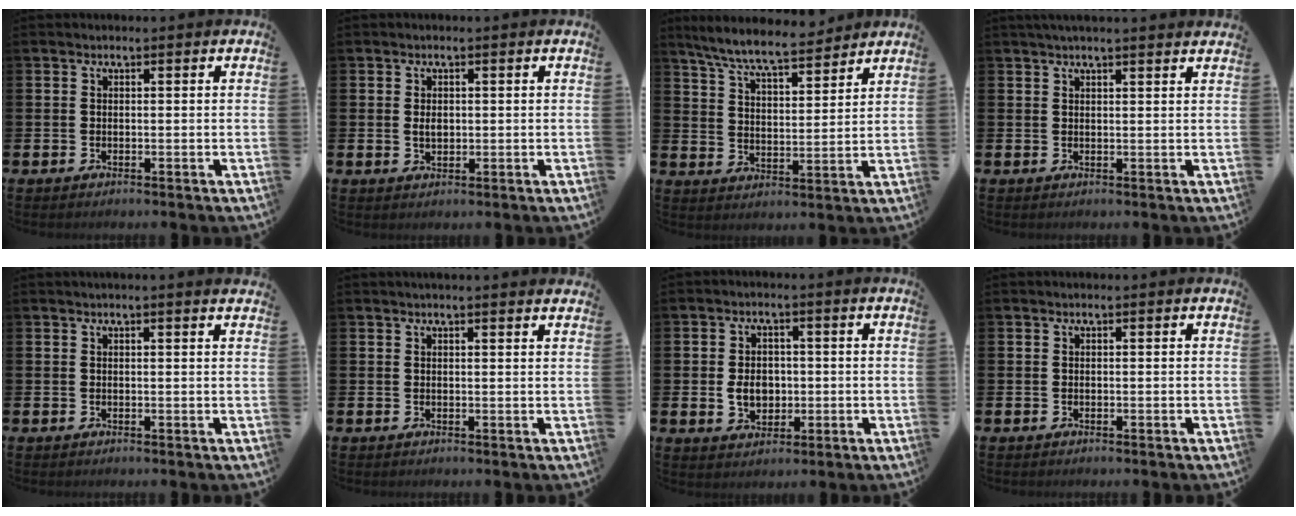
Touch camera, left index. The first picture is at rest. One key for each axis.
{"total": 1.5, "fx": 0.3, "fy": 1.0, "fz": 1.1, "tx": -0.016, "ty": 0.003, "tz": 0.001}
{"total": 7.8, "fx": 7.2, "fy": 0.8, "fz": 2.8, "tx": -0.083, "ty": -0.036, "tz": 0.128}
{"total": 2.0, "fx": 1.9, "fy": -0.2, "fz": 0.7, "tx": -0.013, "ty": -0.005, "tz": 0.034}
{"total": 0.8, "fx": 0.7, "fy": -0.2, "fz": 0.3, "tx": -0.002, "ty": -0.004, "tz": 0.012}
{"total": 1.3, "fx": 1.2, "fy": -0.2, "fz": 0.2, "tx": -0.001, "ty": -0.004, "tz": 0.023}
{"total": 4.2, "fx": -0.2, "fy": 3.3, "fz": 2.6, "tx": -0.040, "ty": 0.006, "tz": -0.011}
{"total": 0.0}